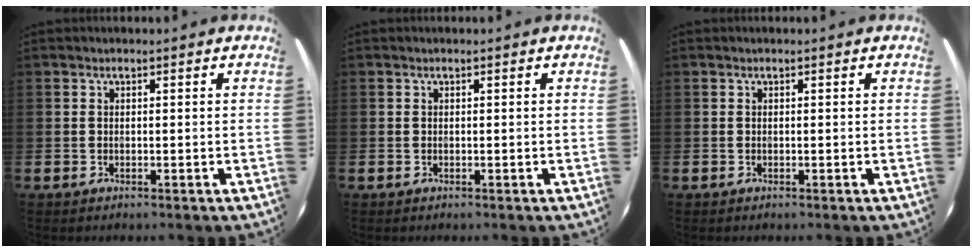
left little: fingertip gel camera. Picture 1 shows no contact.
{"total": 0.0}
{"total": 0.0}